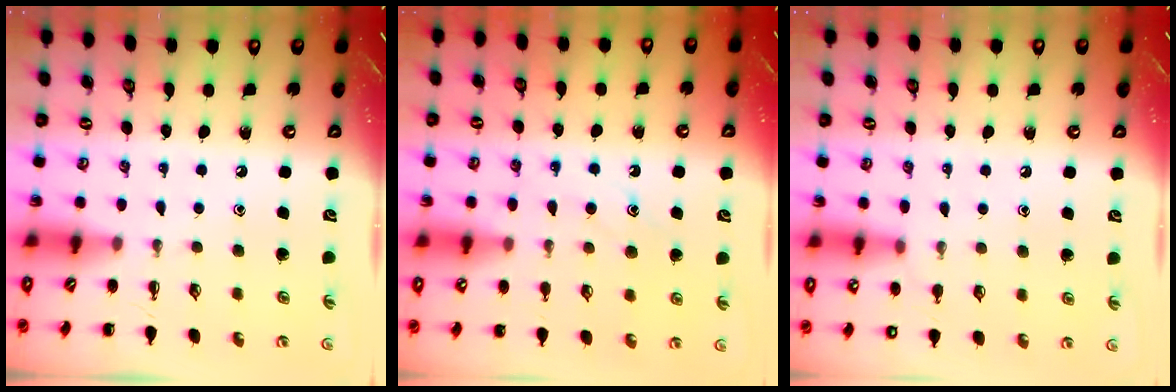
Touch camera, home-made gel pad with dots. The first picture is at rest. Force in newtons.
{"total": 11.9, "press": 11.9, "slide": 0.8}
{"total": 6.1, "press": 5.8, "slide": 1.9}